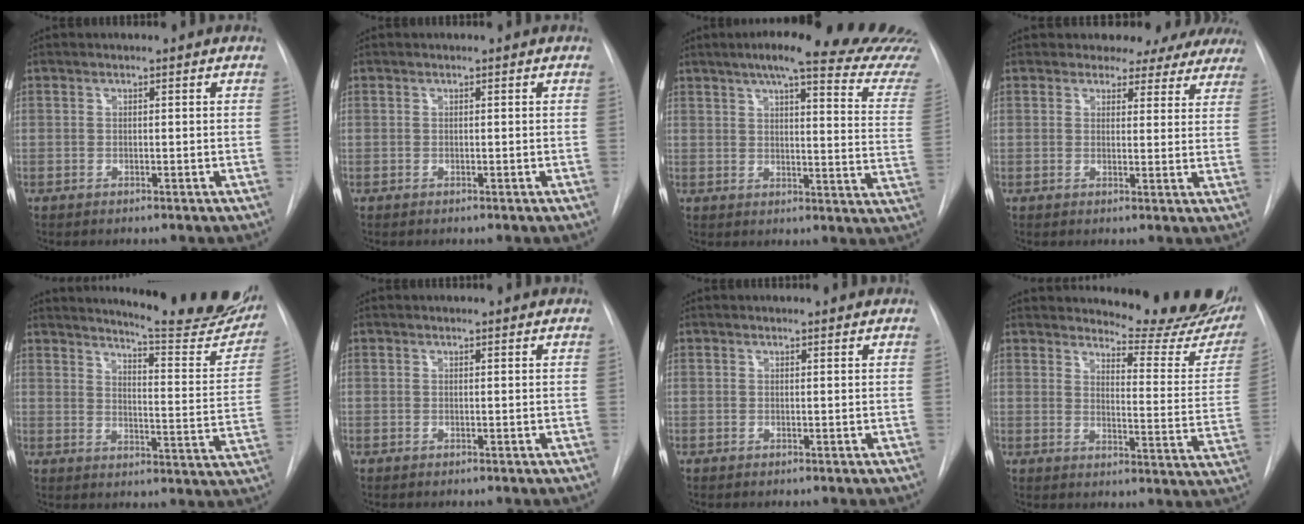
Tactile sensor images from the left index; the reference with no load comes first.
{"total": 0.0}
{"total": 23.6, "force": [20.8, 0.6, 11.1], "torque": [-0.143, -0.078, 0.230]}
{"total": 11.6, "force": [10.3, 5.1, 1.6], "torque": [0.004, -0.016, 0.093]}
{"total": 19.9, "force": [18.0, 1.8, 8.2], "torque": [-0.106, -0.097, 0.208]}
{"total": 1.3, "force": [1.3, 0.4, 0.2], "torque": [-0.007, 0.010, 0.005]}
{"total": 2.1, "force": [2.0, 0.6, 0.3], "torque": [-0.005, 0.009, 0.012]}
{"total": 17.2, "force": [15.9, 3.2, 5.5], "torque": [-0.049, -0.100, 0.171]}